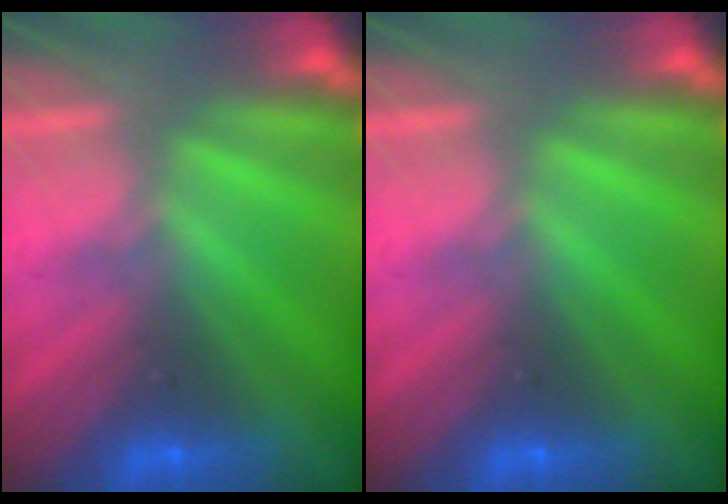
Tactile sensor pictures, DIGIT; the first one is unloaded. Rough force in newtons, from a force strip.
{"total": 0.0}